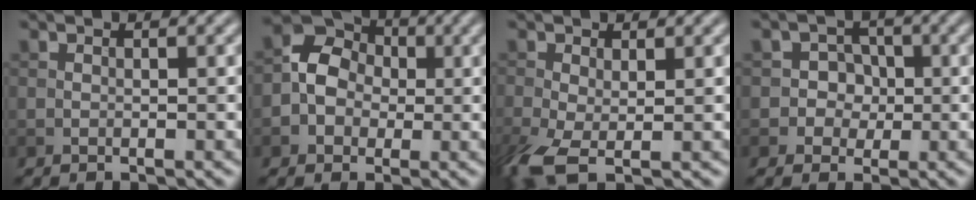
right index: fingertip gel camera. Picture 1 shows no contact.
{"total": 6.0, "force": [0.0, 5.3, 2.8], "torque": [-0.027, 0.026, -0.023]}
{"total": 5.0, "force": [-1.7, 2.5, 4.0], "torque": [-0.105, -0.017, -0.037]}
{"total": 2.9, "force": [-0.3, 2.8, 0.8], "torque": [0.008, 0.007, -0.022]}